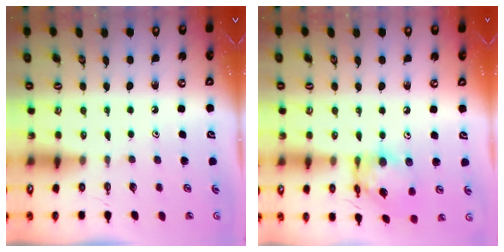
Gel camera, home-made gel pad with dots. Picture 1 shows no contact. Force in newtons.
{"total": 13.5, "press": 13.5, "slide": 1.1}